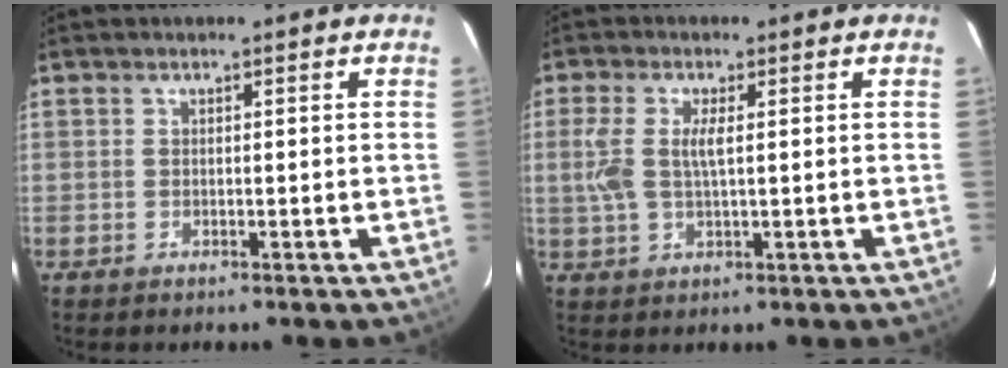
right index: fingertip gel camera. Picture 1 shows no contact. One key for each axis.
{"total": 5.2, "fx": 1.1, "fy": 0.7, "fz": 5.0, "tx": -0.110, "ty": -0.005, "tz": 0.021}